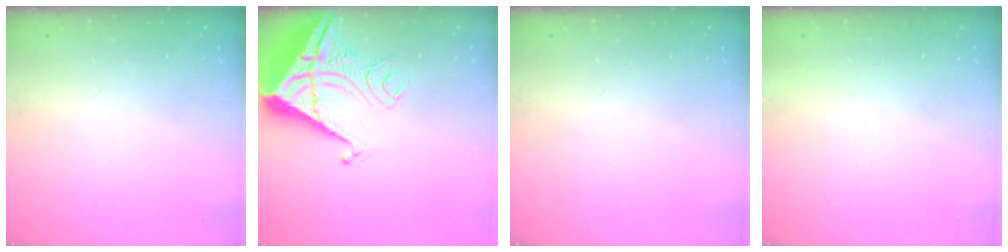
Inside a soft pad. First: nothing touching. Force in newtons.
{"total": 11.5, "press": 11.5, "slide": 1.2}
{"total": 0.0}
{"total": 1.5, "press": 1.5, "slide": 0.1}